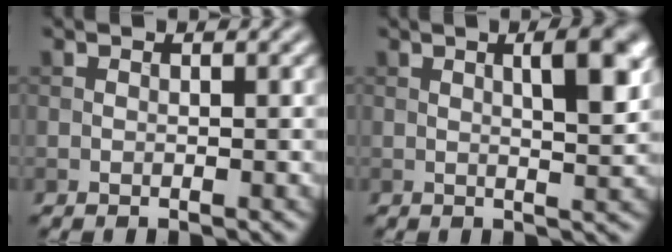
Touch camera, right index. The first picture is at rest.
{"total": 5.5, "force": [1.6, 1.5, 5.0], "torque": [-0.052, 0.012, 0.018]}